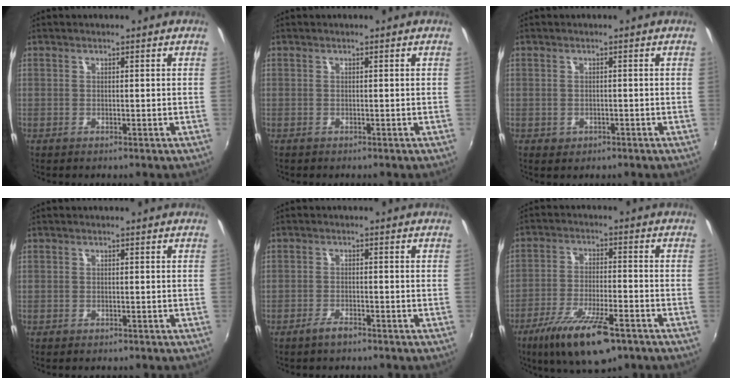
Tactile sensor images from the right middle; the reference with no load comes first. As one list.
[{"total": 0.0}, {"total": 1.9, "force": [-0.8, 1.6, 0.7], "torque": [-0.015, -0.003, -0.010]}, {"total": 0.6, "force": [-0.4, 0.3, 0.2], "torque": [-0.003, -0.002, -0.009]}, {"total": 2.5, "force": [-2.0, 0.6, 1.3], "torque": [-0.035, -0.001, -0.040]}, {"total": 14.1, "force": [-9.0, 4.0, 10.1], "torque": [-0.203, -0.030, -0.155]}]